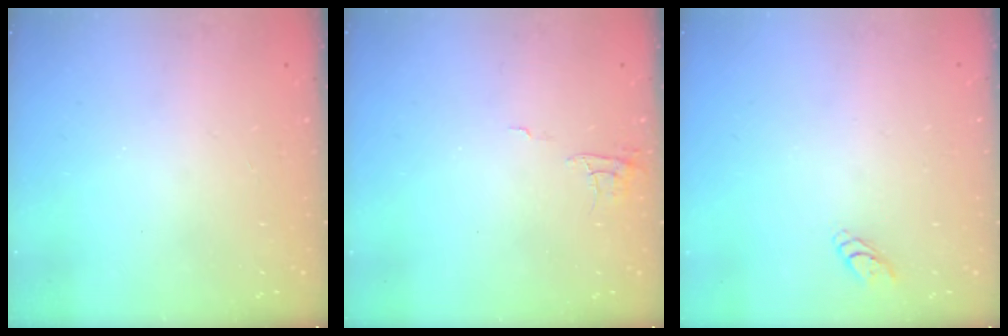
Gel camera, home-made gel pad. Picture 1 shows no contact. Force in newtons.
{"total": 5.0, "press": 5.0, "slide": 0.4}
{"total": 2.8, "press": 2.8, "slide": 0.3}